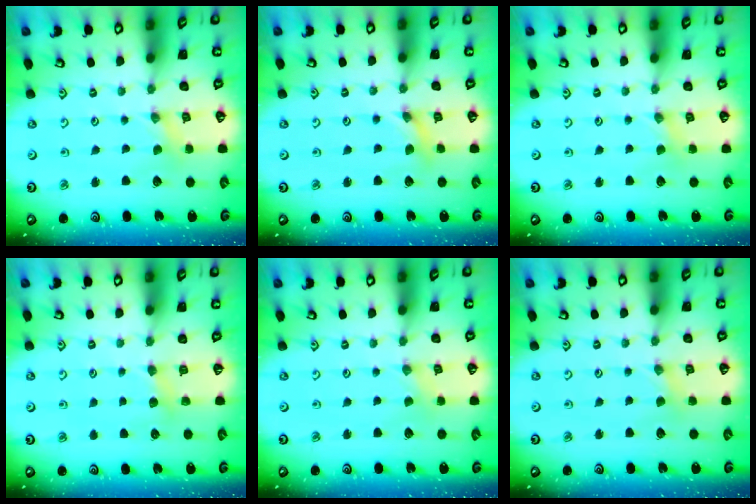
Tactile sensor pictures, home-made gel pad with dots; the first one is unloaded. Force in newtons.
{"total": 2.5, "press": 2.4, "slide": 0.3}
{"total": 1.9, "press": 1.9, "slide": 0.3}
{"total": 3.9, "press": 3.9, "slide": 0.6}
{"total": 0.0}
{"total": 2.5, "press": 2.5, "slide": 0.4}